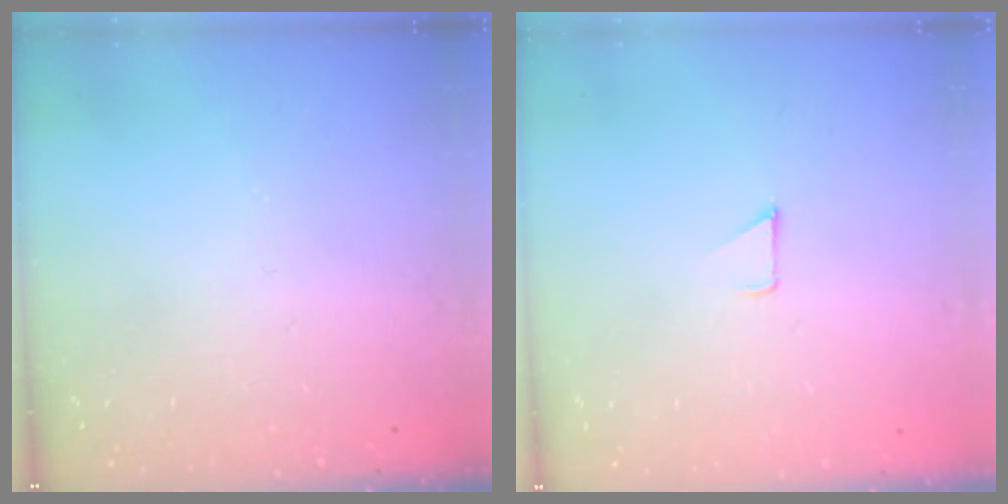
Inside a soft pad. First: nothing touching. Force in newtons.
{"total": 2.9, "press": 2.8, "slide": 0.3}